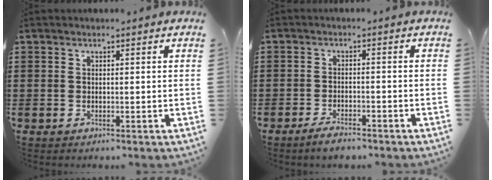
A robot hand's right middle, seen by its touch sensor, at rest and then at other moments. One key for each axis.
{"total": 2.8, "fx": -2.5, "fy": 0.4, "fz": 1.1, "tx": -0.021, "ty": 0.002, "tz": -0.048}